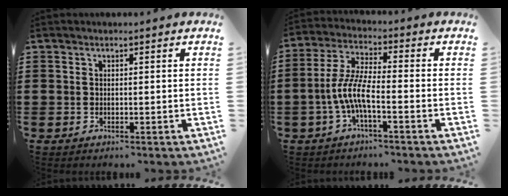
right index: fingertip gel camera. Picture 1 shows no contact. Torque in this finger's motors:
{"motor_torque": [0.95, -0.54, 0.80, 0.21]}